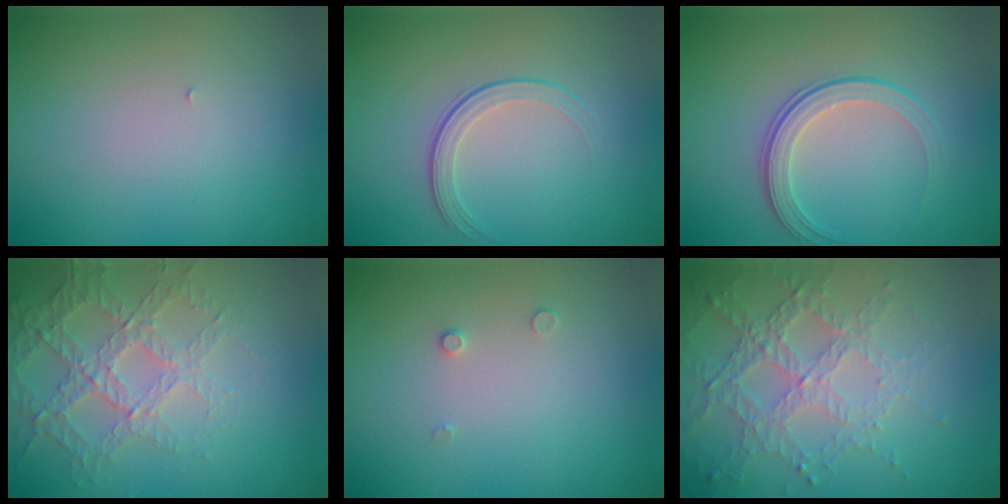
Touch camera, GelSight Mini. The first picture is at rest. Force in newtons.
{"total": 1.9, "press": 1.3, "slide": 1.5}
{"total": 2.5, "press": 1.9, "slide": 1.7}
{"total": 3.7, "press": 3.4, "slide": 1.5}
{"total": 0.6, "press": 0.6, "slide": 0.2}
{"total": 4.7, "press": 3.3, "slide": 3.4}